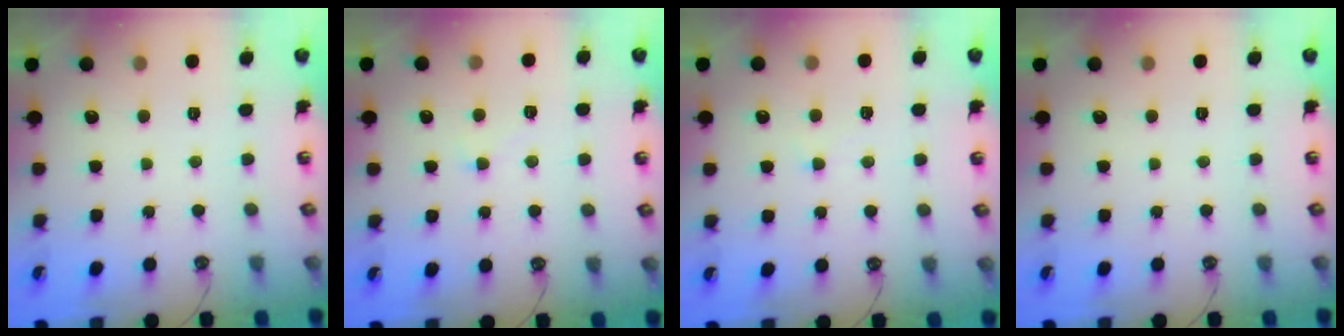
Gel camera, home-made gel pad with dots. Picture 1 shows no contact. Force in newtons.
{"total": 3.1, "press": 3.1, "slide": 0.3}
{"total": 0.7, "press": 0.2, "slide": 0.7}
{"total": 0.0}